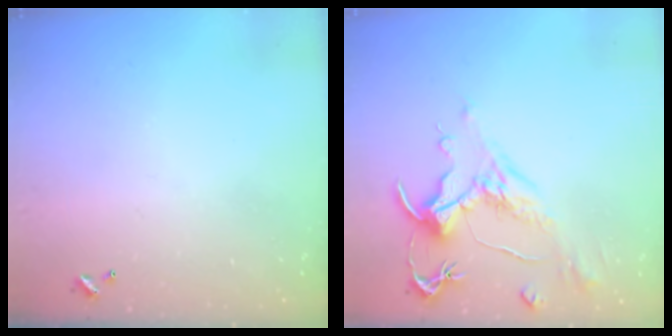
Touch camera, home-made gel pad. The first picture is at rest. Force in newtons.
{"total": 1.6, "press": 0.7, "slide": 1.5}